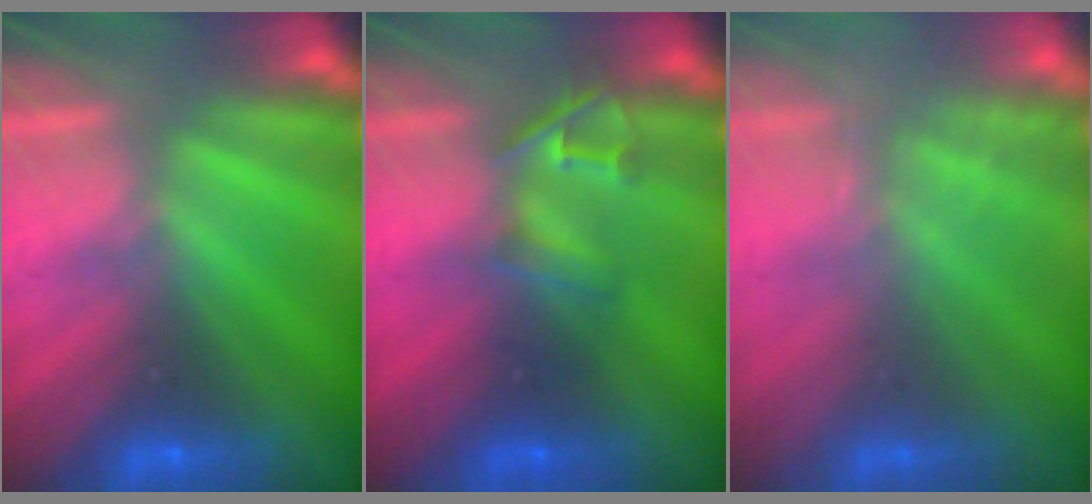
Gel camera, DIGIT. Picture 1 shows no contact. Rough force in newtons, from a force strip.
{"total": 2.4}
{"total": 2.0}